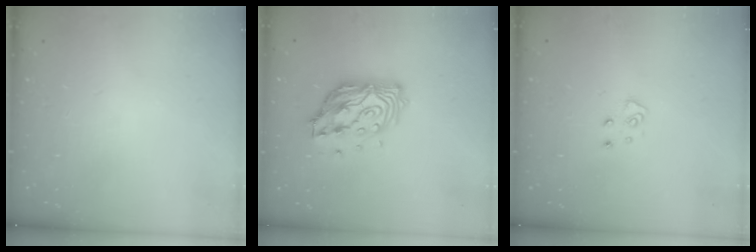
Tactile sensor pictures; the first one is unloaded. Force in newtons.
{"total": 14.1, "press": 14.0, "slide": 1.3}
{"total": 6.4, "press": 6.4, "slide": 0.6}